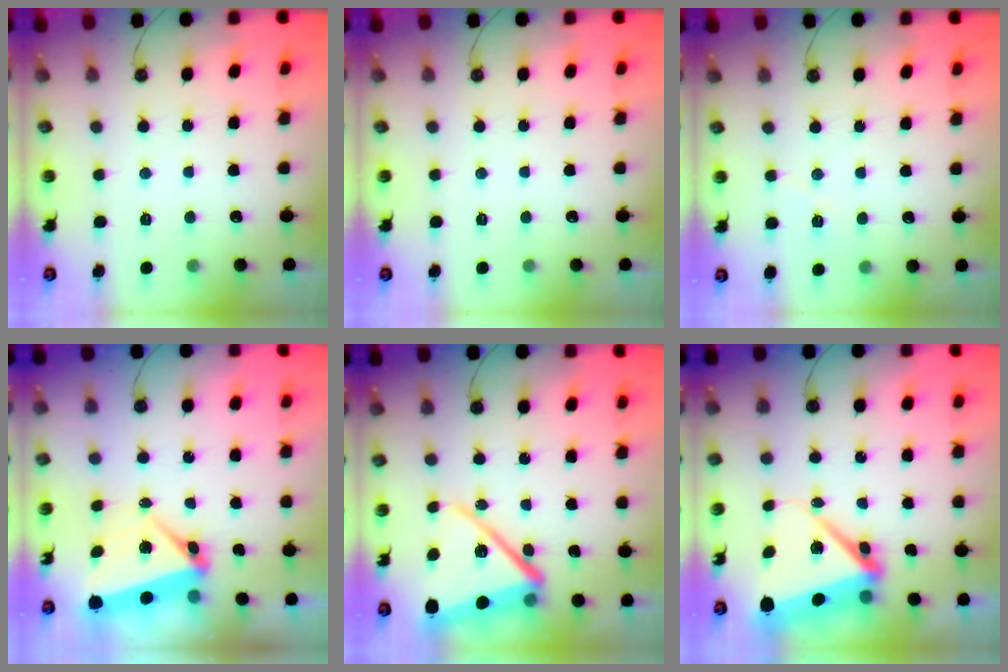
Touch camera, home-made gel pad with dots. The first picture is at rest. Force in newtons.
{"total": 0.0}
{"total": 4.3, "press": 3.9, "slide": 2.0}
{"total": 7.0, "press": 7.0, "slide": 0.8}
{"total": 16.5, "press": 16.4, "slide": 2.2}
{"total": 12.4, "press": 12.3, "slide": 1.5}